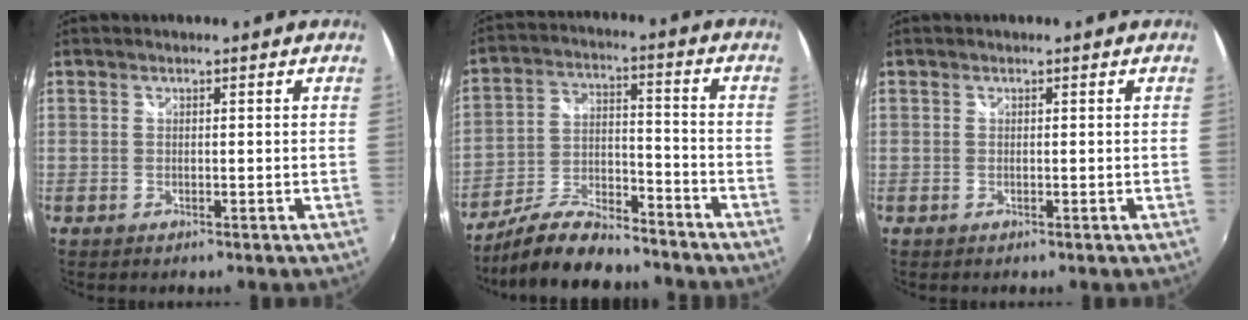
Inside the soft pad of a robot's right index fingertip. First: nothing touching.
{"total": 14.9, "force": [-12.6, 4.1, 6.7], "torque": [-0.141, -0.001, -0.214]}
{"total": 0.0}